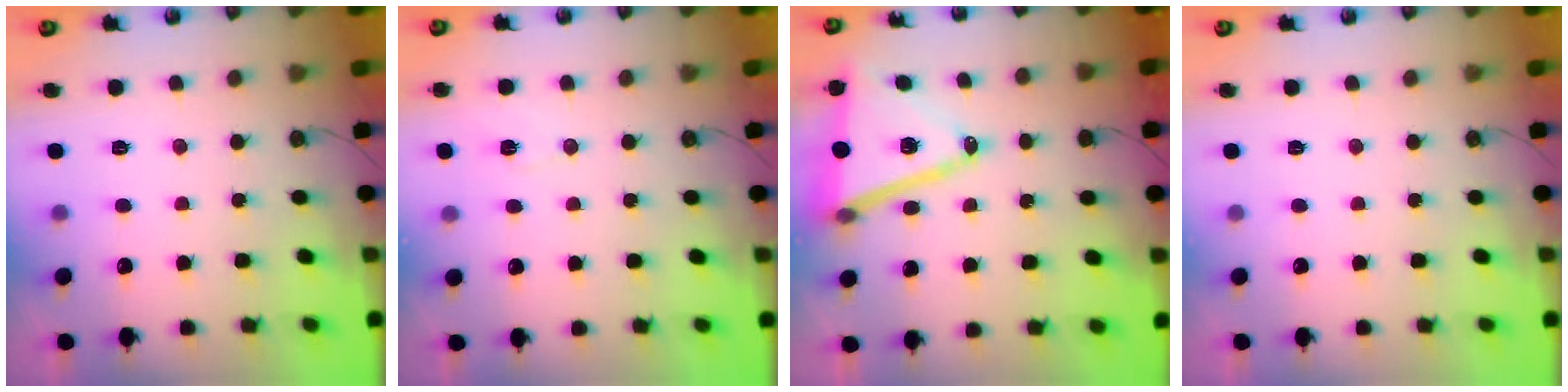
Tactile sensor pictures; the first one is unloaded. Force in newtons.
{"total": 4.9, "press": 4.2, "slide": 2.4}
{"total": 17.6, "press": 17.2, "slide": 3.8}
{"total": 0.0}